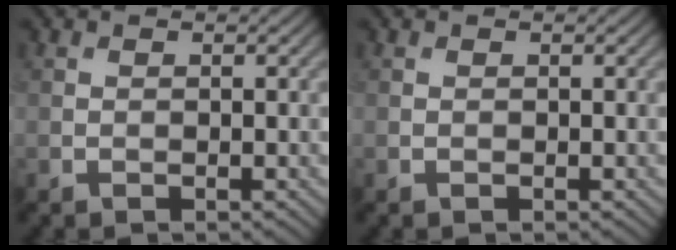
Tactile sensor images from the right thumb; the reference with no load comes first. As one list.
[{"total": 0.0}]